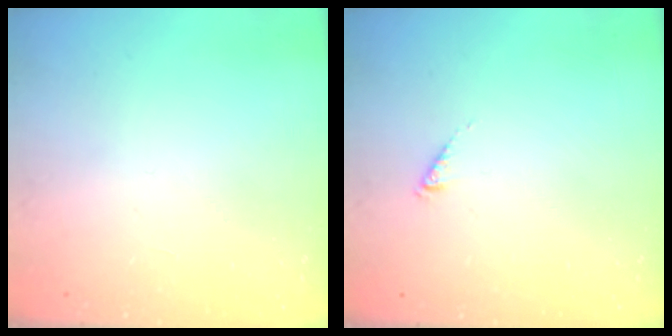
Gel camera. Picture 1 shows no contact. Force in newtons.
{"total": 0.0}